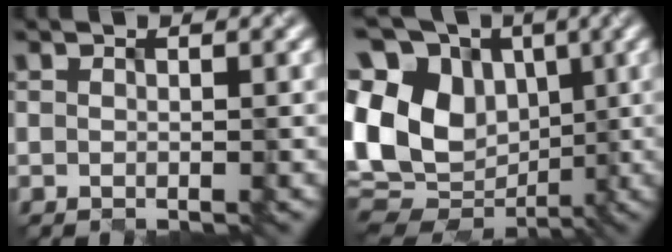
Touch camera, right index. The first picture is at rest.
{"total": 13.1, "force": [-1.2, 10.1, 8.1], "torque": [-0.176, 0.014, 0.001]}